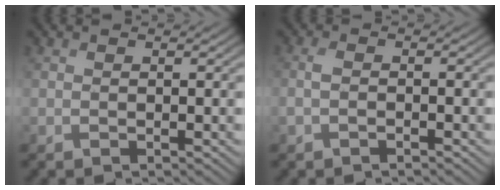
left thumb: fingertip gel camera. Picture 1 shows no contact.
{"total": 1.6, "force": [-0.7, 0.6, 1.3], "torque": [-0.031, 0.001, -0.018]}